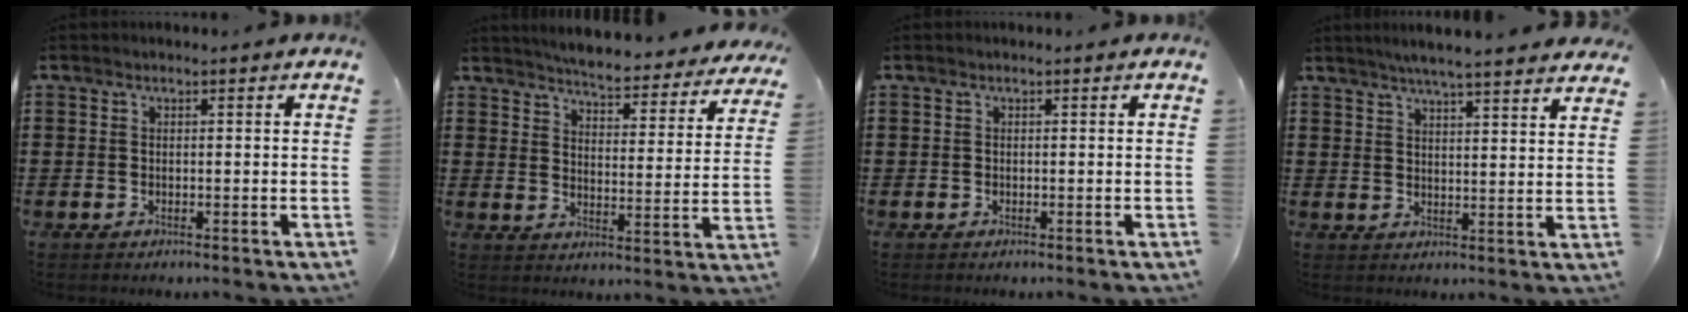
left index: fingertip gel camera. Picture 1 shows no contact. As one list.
[{"total": 5.0, "force": [4.9, -0.4, 1.0], "torque": [-0.036, -0.043, 0.080]}, {"total": 0.0}, {"total": 4.6, "force": [4.3, -0.5, 1.5], "torque": [-0.045, -0.022, 0.074]}]